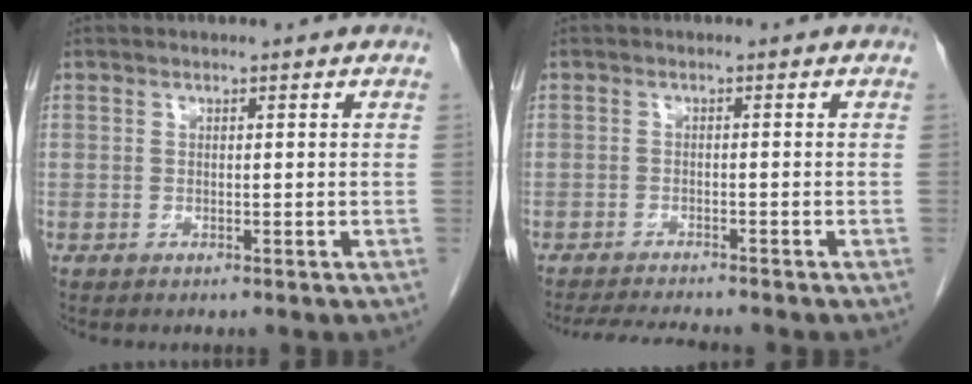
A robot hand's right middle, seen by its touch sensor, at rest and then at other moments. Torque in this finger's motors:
{"motor_torque": [0.05, -0.03, 0.00, 0.00]}